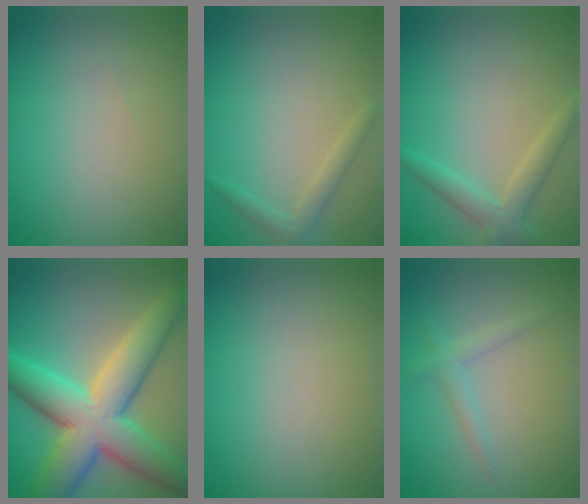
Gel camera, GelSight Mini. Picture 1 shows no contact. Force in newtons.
{"total": 1.5, "press": 1.5, "slide": 0.1}
{"total": 2.6, "press": 2.6, "slide": 0.2}
{"total": 10.4, "press": 10.4, "slide": 0.6}
{"total": 0.0}
{"total": 1.4, "press": 1.4, "slide": 0.0}